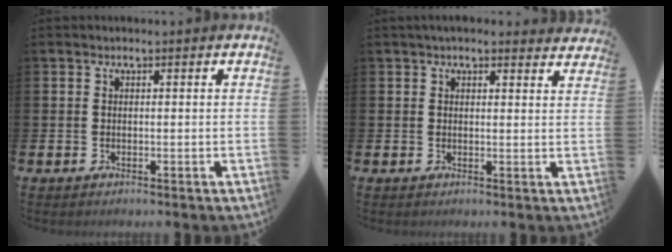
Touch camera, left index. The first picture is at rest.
{"total": 2.8, "force": [2.7, 0.6, 0.5], "torque": [-0.011, -0.008, 0.047]}